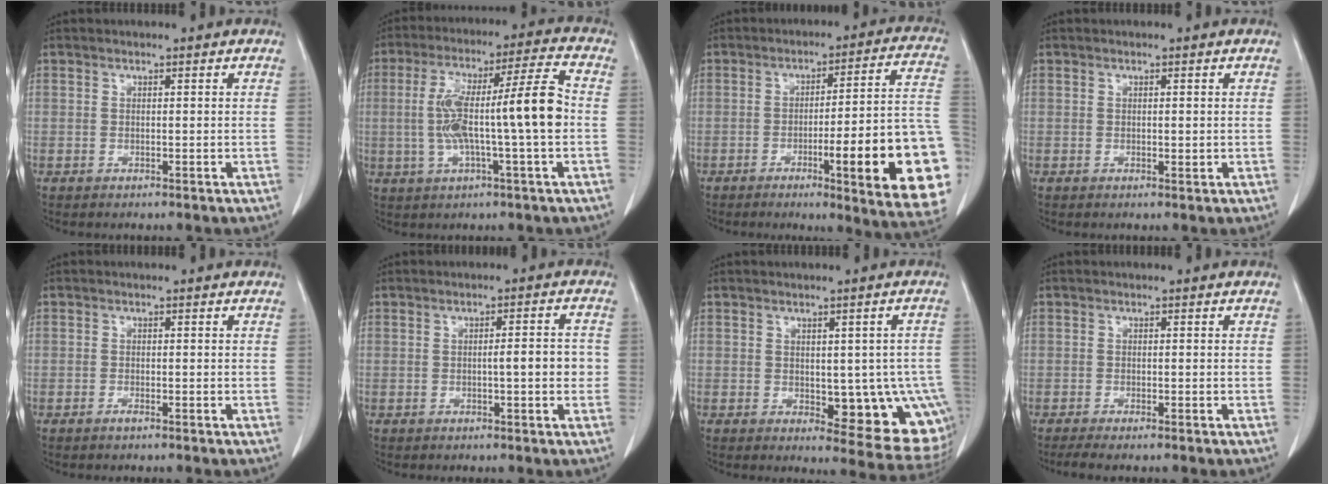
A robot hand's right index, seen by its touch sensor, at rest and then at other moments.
{"total": 13.7, "force": [-0.9, 0.5, 13.7], "torque": [-0.246, 0.027, -0.018]}
{"total": 20.7, "force": [-6.1, 1.5, 19.7], "torque": [-0.158, 0.011, -0.073]}
{"total": 0.6, "force": [0.0, 0.2, 0.6], "torque": [-0.010, -0.003, 0.001]}
{"total": 0.7, "force": [-0.6, 0.1, 0.4], "torque": [-0.009, -0.001, -0.010]}
{"total": 4.0, "force": [-0.5, 0.7, 3.9], "torque": [-0.057, 0.007, -0.007]}
{"total": 12.1, "force": [-2.4, 4.8, 10.8], "torque": [-0.081, 0.005, -0.015]}
{"total": 2.6, "force": [-2.0, 0.0, 1.6], "torque": [-0.027, -0.007, -0.036]}